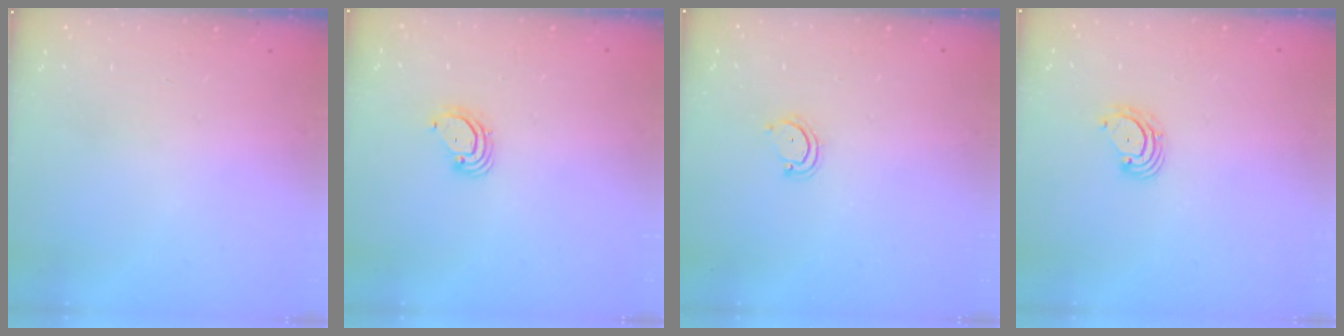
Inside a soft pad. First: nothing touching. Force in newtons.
{"total": 3.6, "press": 3.6, "slide": 0.3}
{"total": 3.8, "press": 3.8, "slide": 0.2}
{"total": 3.5, "press": 3.5, "slide": 0.4}